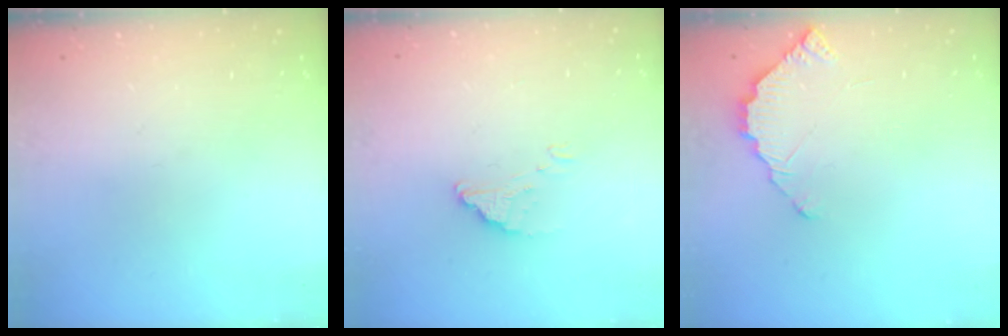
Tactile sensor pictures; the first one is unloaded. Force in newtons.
{"total": 1.6, "press": 1.6, "slide": 0.1}
{"total": 3.2, "press": 3.2, "slide": 0.3}